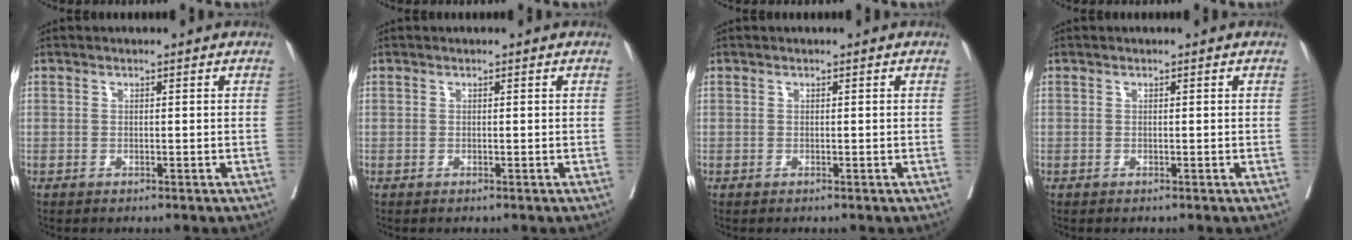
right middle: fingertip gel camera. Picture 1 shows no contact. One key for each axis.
{"total": 0.0}
{"total": 0.0}
{"total": 0.0}